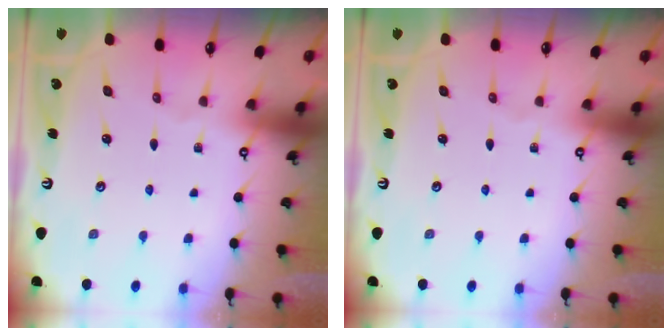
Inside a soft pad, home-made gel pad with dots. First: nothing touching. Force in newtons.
{"total": 0.0}